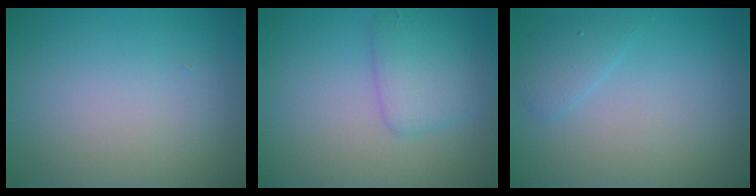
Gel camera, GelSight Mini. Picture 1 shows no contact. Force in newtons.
{"total": 3.0, "press": 3.0, "slide": 0.2}
{"total": 1.5, "press": 1.5, "slide": 0.1}